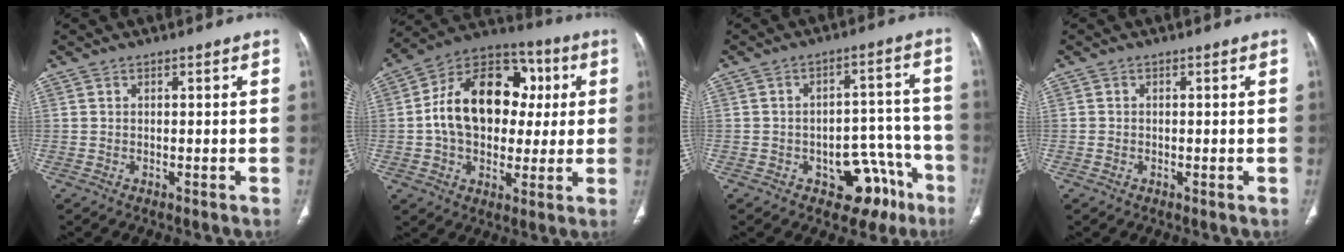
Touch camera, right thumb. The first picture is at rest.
{"total": 20.6, "force": [2.1, 14.7, 14.3], "torque": [-0.199, 0.027, 0.030]}
{"total": 11.8, "force": [-6.4, 7.5, 6.5], "torque": [-0.029, 0.062, -0.078]}
{"total": 0.6, "force": [-0.2, 0.5, 0.2], "torque": [0.000, 0.002, -0.005]}